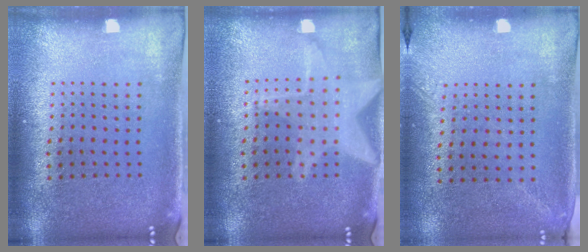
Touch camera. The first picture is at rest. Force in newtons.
{"total": 1.9, "press": 1.9, "slide": 0.2}
{"total": 1.3, "press": 1.0, "slide": 0.9}